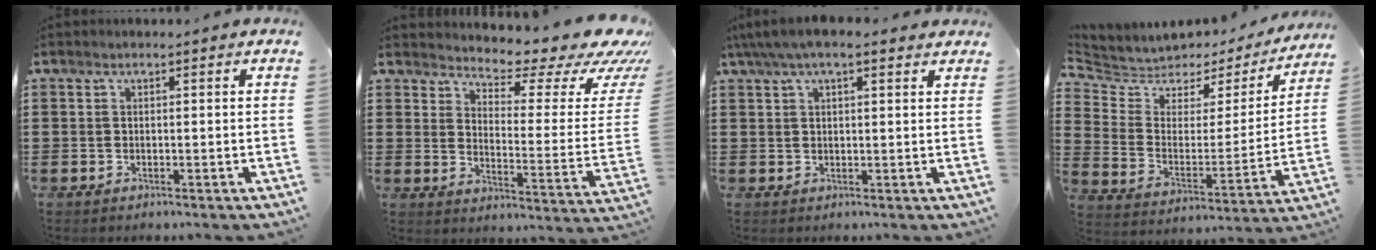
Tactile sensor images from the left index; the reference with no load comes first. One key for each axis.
{"total": 6.1, "fx": 5.1, "fy": 1.5, "fz": 3.1, "tx": -0.053, "ty": -0.050, "tz": 0.079}
{"total": 4.3, "fx": 2.9, "fy": 1.6, "fz": 2.8, "tx": -0.060, "ty": 0.004, "tz": 0.051}
{"total": 4.8, "fx": 4.0, "fy": 2.7, "fz": 0.4, "tx": -0.044, "ty": -0.033, "tz": 0.065}